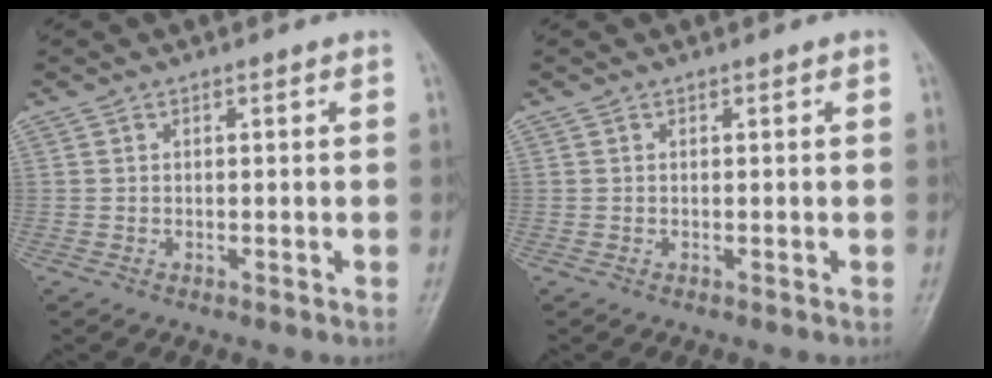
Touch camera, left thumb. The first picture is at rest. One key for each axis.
{"total": 0.0}